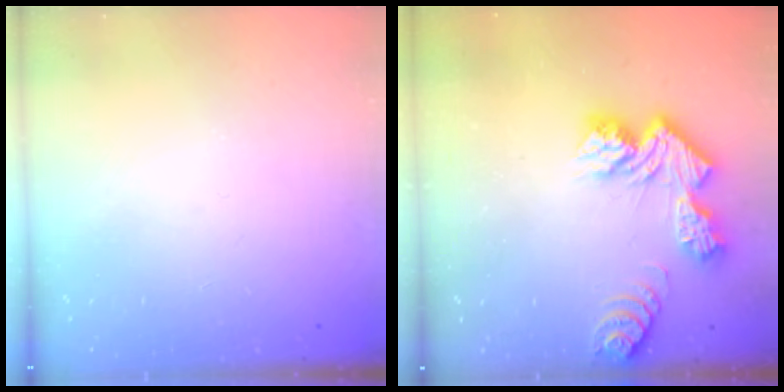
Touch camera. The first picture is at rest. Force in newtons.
{"total": 12.2, "press": 12.1, "slide": 1.0}